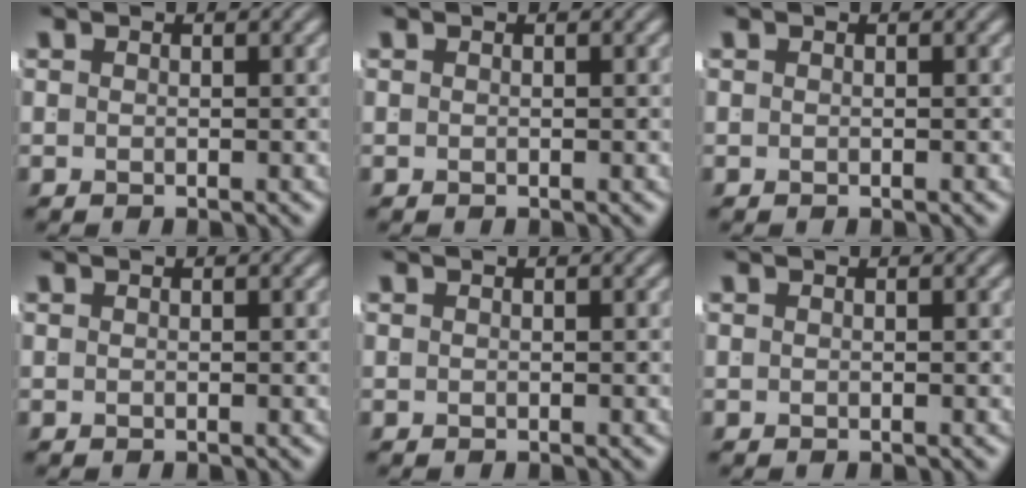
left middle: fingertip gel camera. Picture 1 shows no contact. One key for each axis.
{"total": 0.0}
{"total": 0.0}
{"total": 0.0}
{"total": 0.0}
{"total": 0.0}